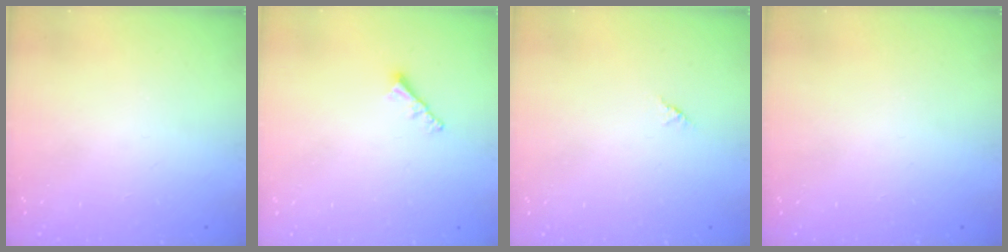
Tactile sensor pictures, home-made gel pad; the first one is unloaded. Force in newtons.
{"total": 1.9, "press": 1.9, "slide": 0.5}
{"total": 1.2, "press": 1.2, "slide": 0.3}
{"total": 0.0}